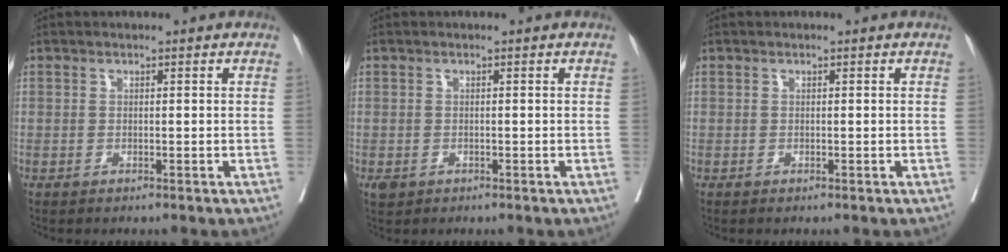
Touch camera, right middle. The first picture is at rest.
{"total": 1.4, "force": [-0.6, 1.1, 0.6], "torque": [-0.012, 0.000, -0.004]}
{"total": 0.0}